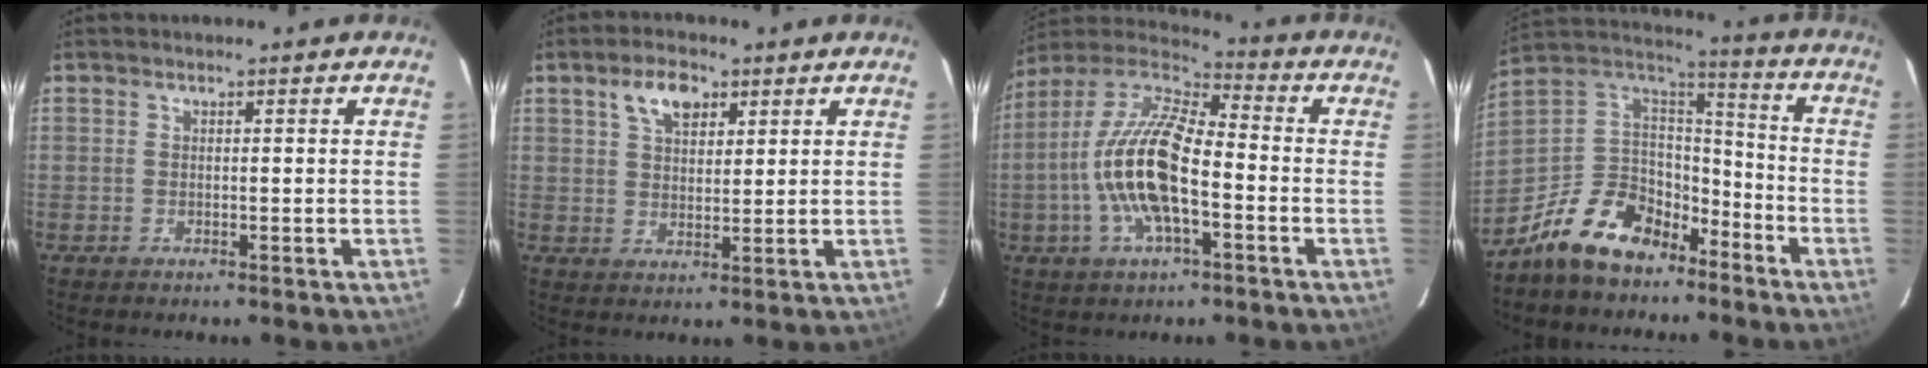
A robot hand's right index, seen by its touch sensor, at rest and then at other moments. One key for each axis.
{"total": 6.2, "fx": 3.3, "fy": 3.4, "fz": 3.9, "tx": -0.067, "ty": 0.014, "tz": 0.059}
{"total": 17.5, "fx": -3.8, "fy": 6.5, "fz": 15.8, "tx": -0.311, "ty": -0.001, "tz": -0.079}
{"total": 17.5, "fx": -11.7, "fy": 9.7, "fz": 8.6, "tx": -0.195, "ty": 0.026, "tz": -0.194}